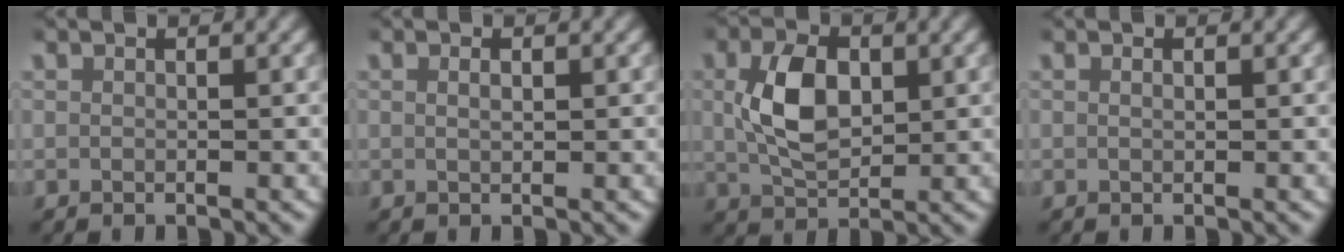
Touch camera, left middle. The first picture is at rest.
{"total": 0.7, "force": [0.2, 0.3, 0.6], "torque": [-0.010, -0.002, 0.005]}
{"total": 5.3, "force": [0.6, 3.2, 4.2], "torque": [-0.083, -0.002, 0.013]}
{"total": 0.0}